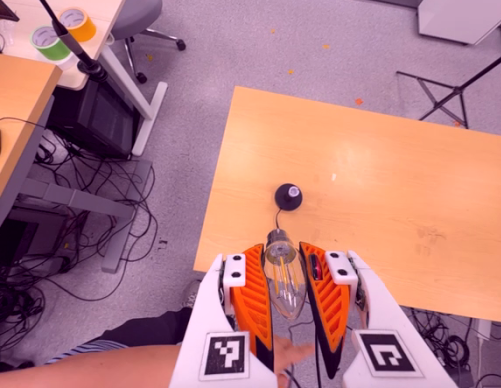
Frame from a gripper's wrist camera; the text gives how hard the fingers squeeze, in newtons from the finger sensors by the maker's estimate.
{"total": 22.9, "left": 24.8, "right": 21.0}